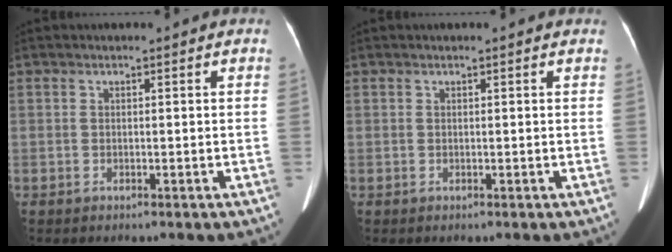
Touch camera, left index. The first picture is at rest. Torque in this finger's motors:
{"motor_torque": [0.25, 0.05, -0.01, -0.01]}